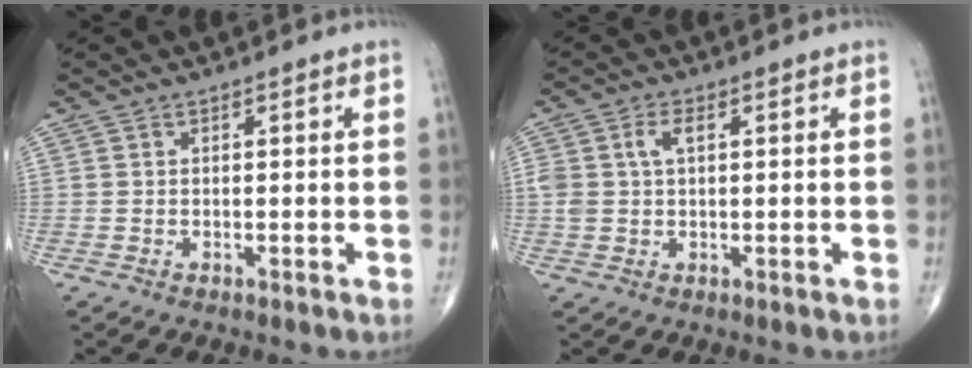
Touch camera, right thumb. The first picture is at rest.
{"total": 4.1, "force": [1.0, 2.3, 3.2], "torque": [-0.076, 0.010, 0.021]}